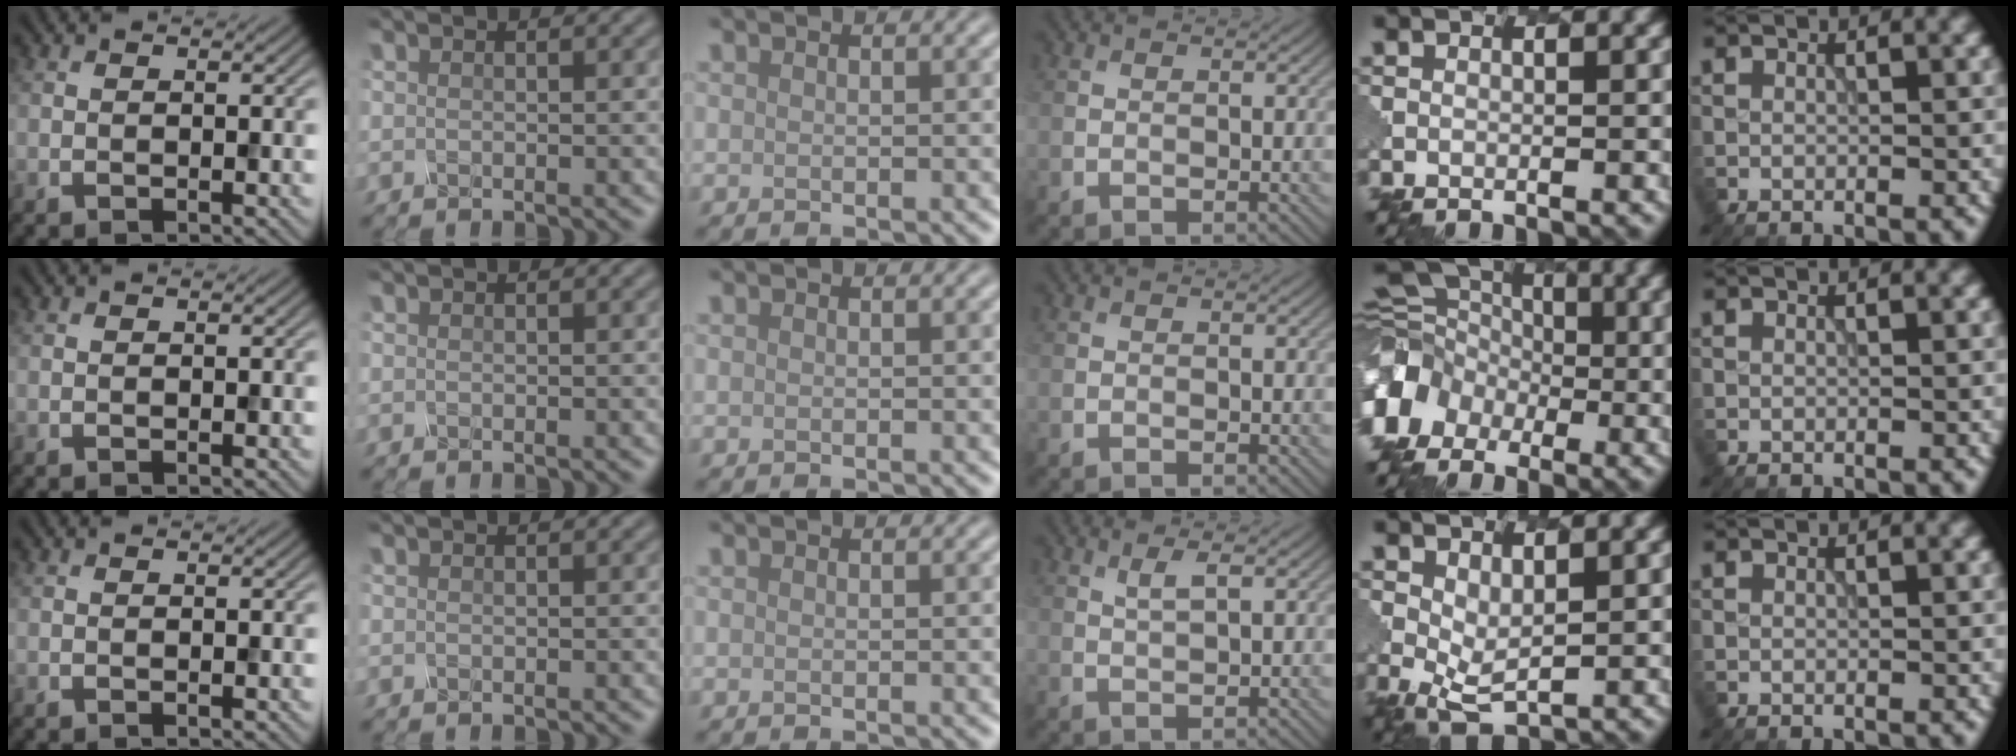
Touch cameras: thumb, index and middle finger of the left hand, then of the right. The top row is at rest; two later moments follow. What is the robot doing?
{"motion": "screw", "object": "spray bottle"}